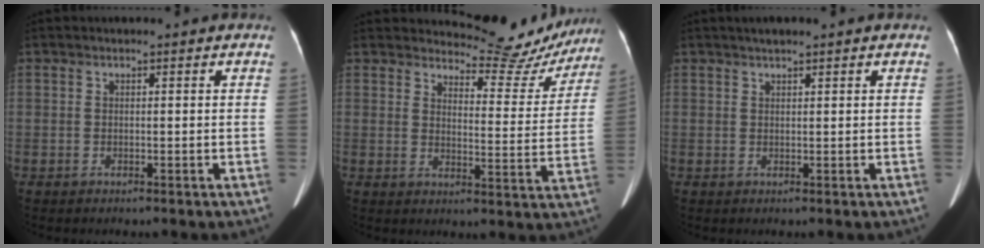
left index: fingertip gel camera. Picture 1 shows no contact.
{"total": 12.3, "force": [12.0, 2.8, 0.9], "torque": [0.007, -0.037, 0.132]}
{"total": 2.4, "force": [1.9, 0.3, 1.4], "torque": [-0.023, 0.015, 0.031]}